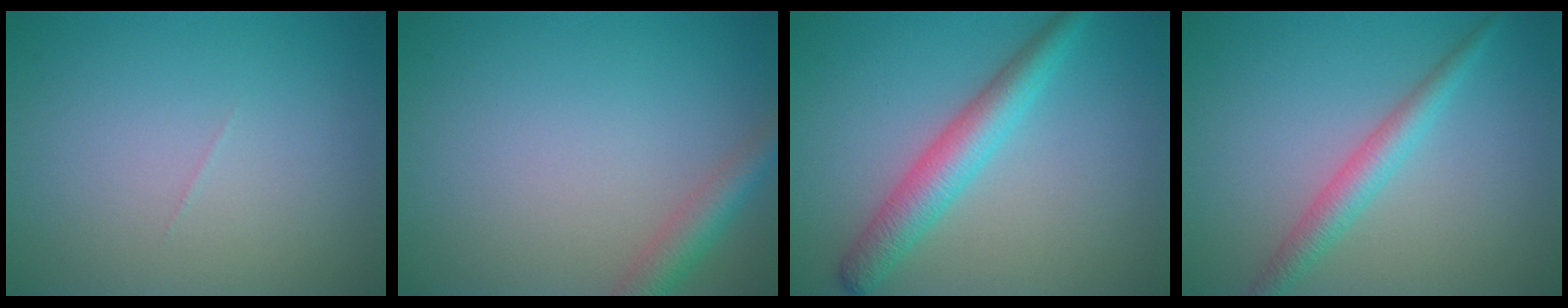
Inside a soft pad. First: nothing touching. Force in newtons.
{"total": 2.8, "press": 2.8, "slide": 0.1}
{"total": 4.2, "press": 4.2, "slide": 0.1}
{"total": 2.8, "press": 2.8, "slide": 0.1}